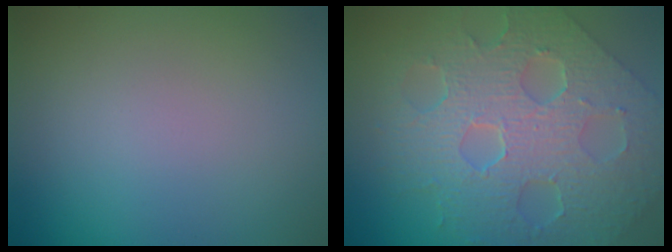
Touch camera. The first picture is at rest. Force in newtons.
{"total": 9.3, "press": 6.5, "slide": 6.6}